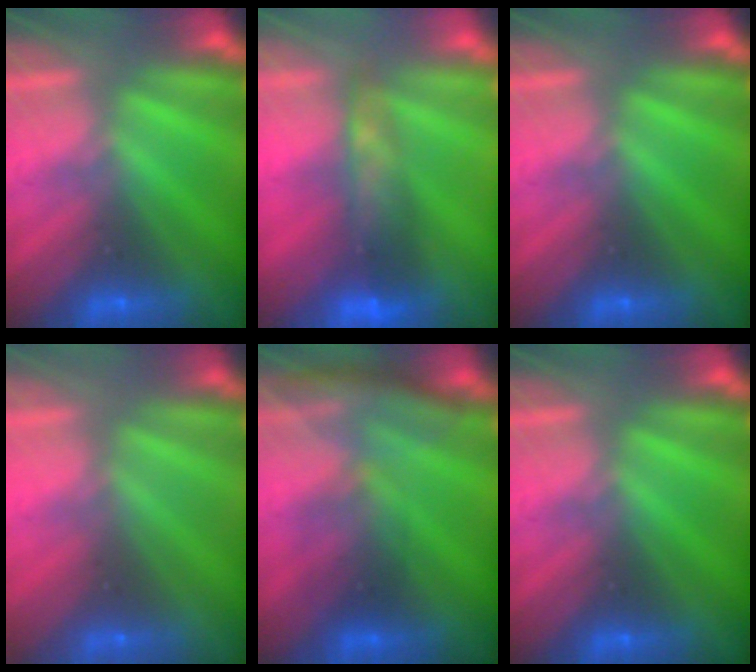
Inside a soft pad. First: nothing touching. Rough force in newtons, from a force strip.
{"total": 7.8}
{"total": 0.0}
{"total": 2.5}
{"total": 2.8}
{"total": 0.0}